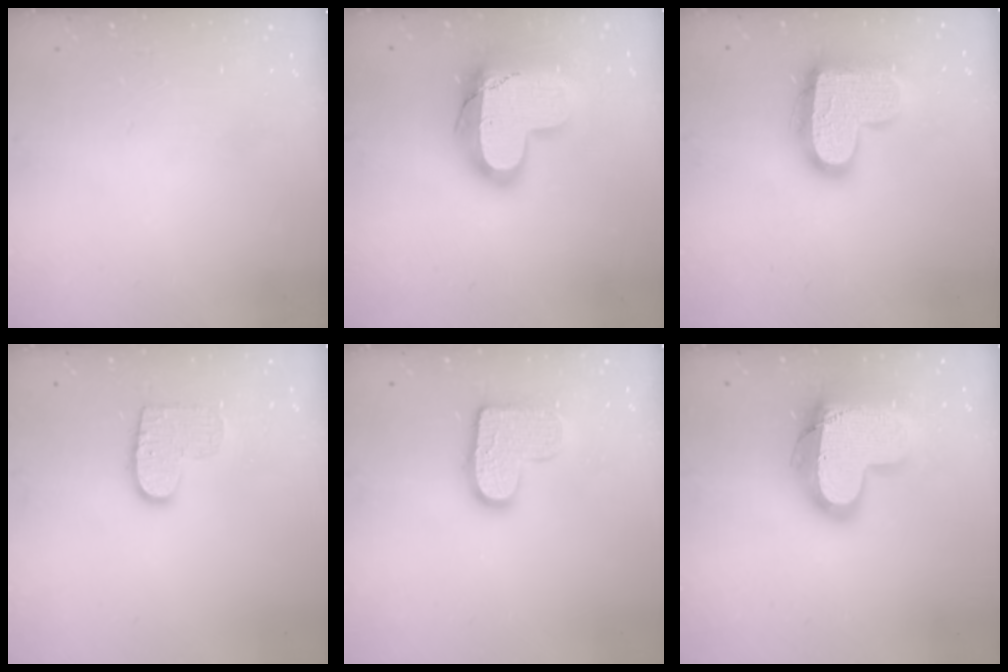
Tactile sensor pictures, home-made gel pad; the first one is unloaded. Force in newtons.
{"total": 24.2, "press": 24.2, "slide": 1.6}
{"total": 19.4, "press": 19.3, "slide": 1.4}
{"total": 10.2, "press": 10.1, "slide": 0.5}
{"total": 12.8, "press": 12.8, "slide": 0.8}
{"total": 18.9, "press": 18.8, "slide": 1.5}